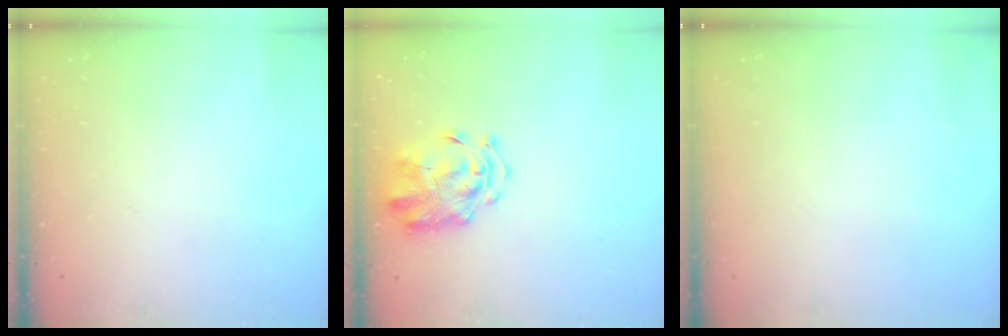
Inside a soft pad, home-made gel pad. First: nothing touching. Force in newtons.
{"total": 3.1, "press": 2.9, "slide": 1.0}
{"total": 0.0}